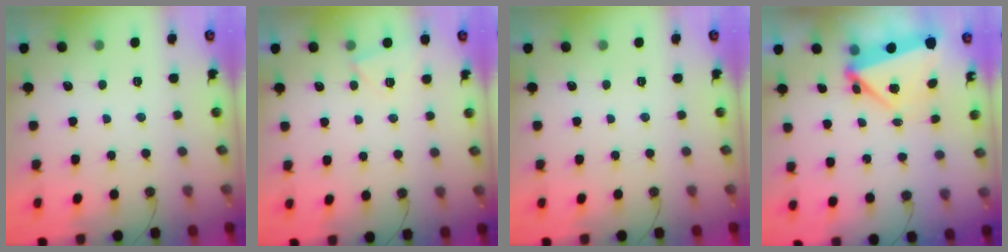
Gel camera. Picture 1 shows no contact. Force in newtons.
{"total": 4.4, "press": 2.0, "slide": 4.0}
{"total": 0.0}
{"total": 5.2, "press": 5.2, "slide": 0.2}